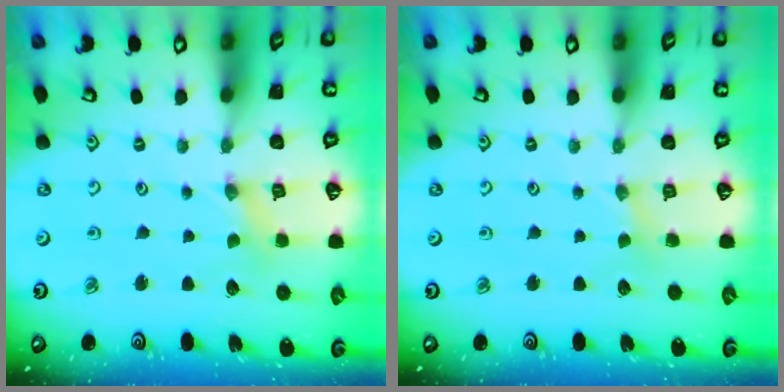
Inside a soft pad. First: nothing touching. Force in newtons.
{"total": 1.6, "press": 1.5, "slide": 0.3}